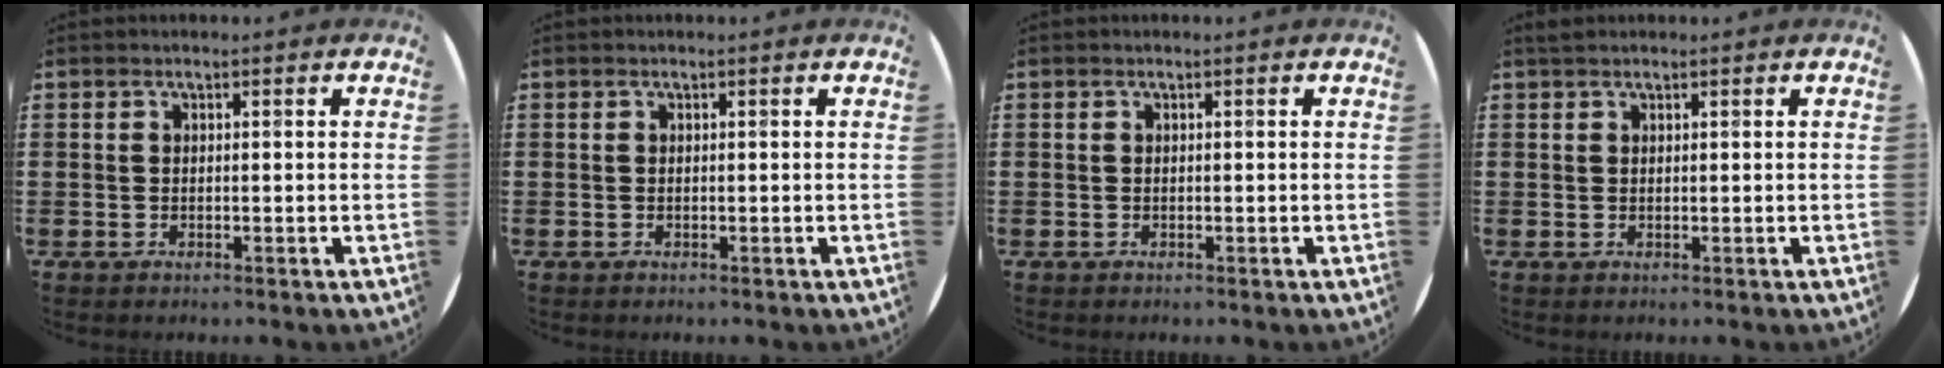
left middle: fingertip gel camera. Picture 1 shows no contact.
{"total": 0.0}
{"total": 0.0}
{"total": 0.9, "force": [0.8, 0.3, 0.1], "torque": [0.005, 0.000, 0.014]}